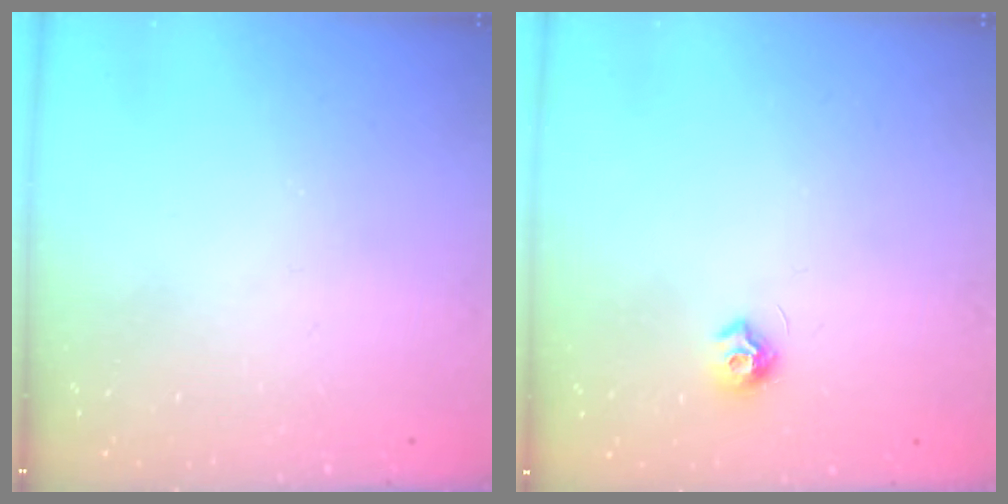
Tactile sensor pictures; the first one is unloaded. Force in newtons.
{"total": 7.2, "press": 7.2, "slide": 0.4}